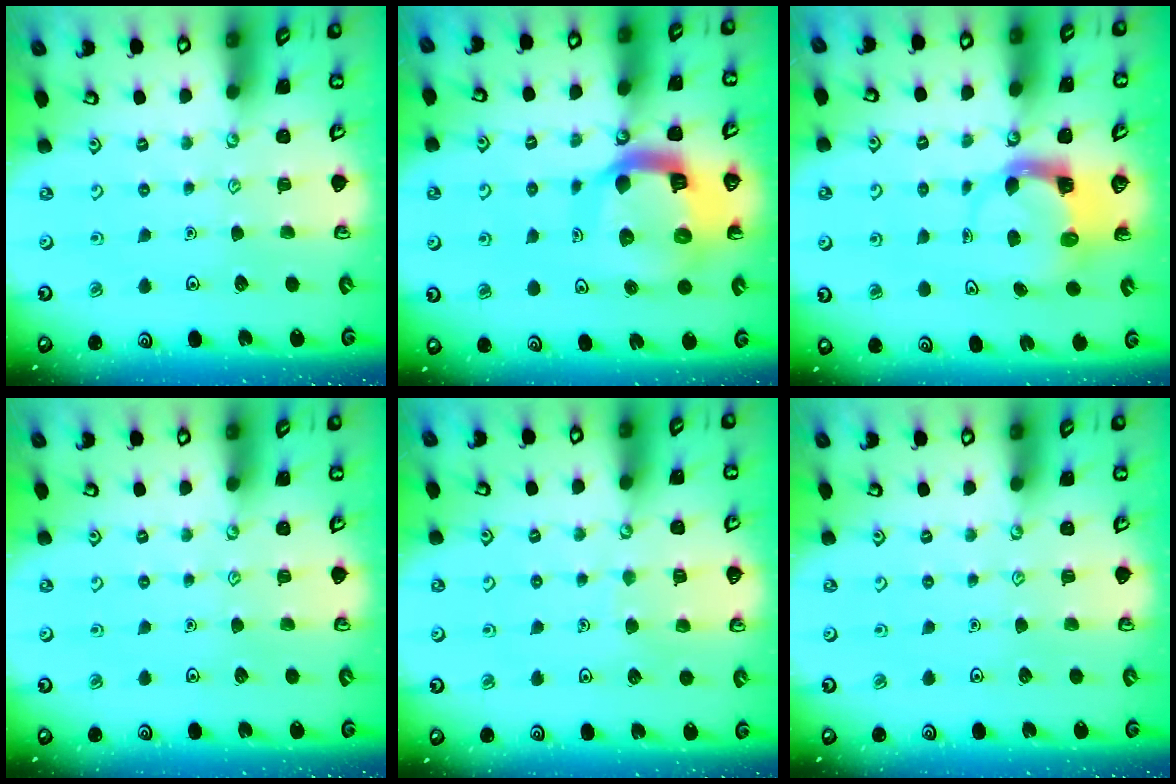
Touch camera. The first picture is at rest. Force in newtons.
{"total": 14.7, "press": 14.6, "slide": 1.7}
{"total": 3.7, "press": 3.6, "slide": 0.6}
{"total": 0.0}
{"total": 3.1, "press": 3.1, "slide": 0.3}
{"total": 0.0}